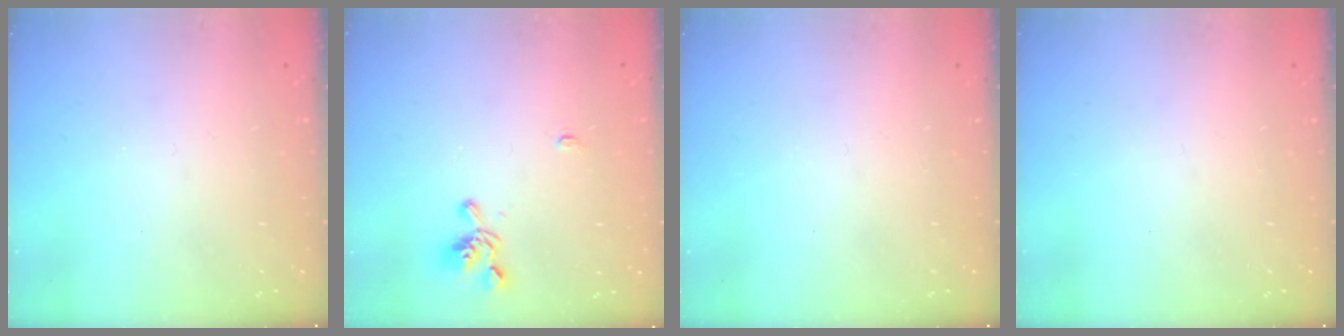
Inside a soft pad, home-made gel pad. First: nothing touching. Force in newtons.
{"total": 3.4, "press": 3.3, "slide": 0.8}
{"total": 0.0}
{"total": 0.0}